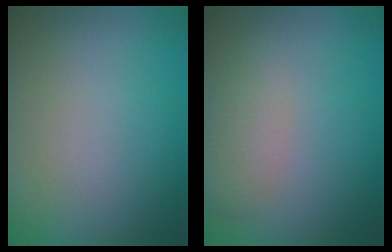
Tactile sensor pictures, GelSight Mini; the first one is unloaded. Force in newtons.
{"total": 2.3, "press": 2.3, "slide": 0.1}